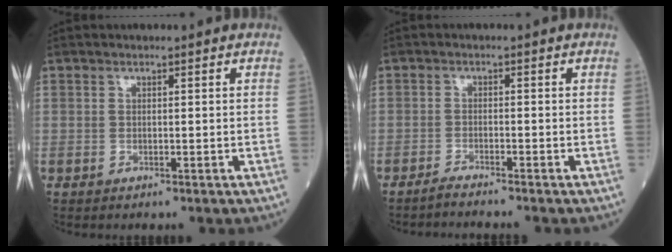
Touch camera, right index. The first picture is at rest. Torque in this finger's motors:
{"motor_torque": [-0.21, -0.32, 0.04, -0.02]}